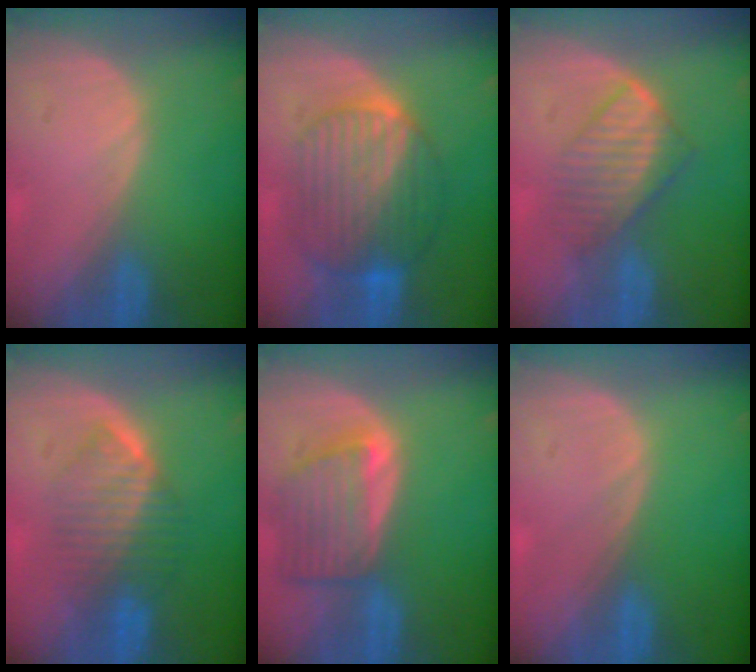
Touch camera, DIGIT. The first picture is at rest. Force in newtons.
{"total": 10.2, "press": 10.2, "slide": 0.8}
{"total": 6.2, "press": 6.1, "slide": 1.2}
{"total": 6.4, "press": 6.3, "slide": 1.0}
{"total": 7.5, "press": 6.9, "slide": 3.1}
{"total": 0.0}